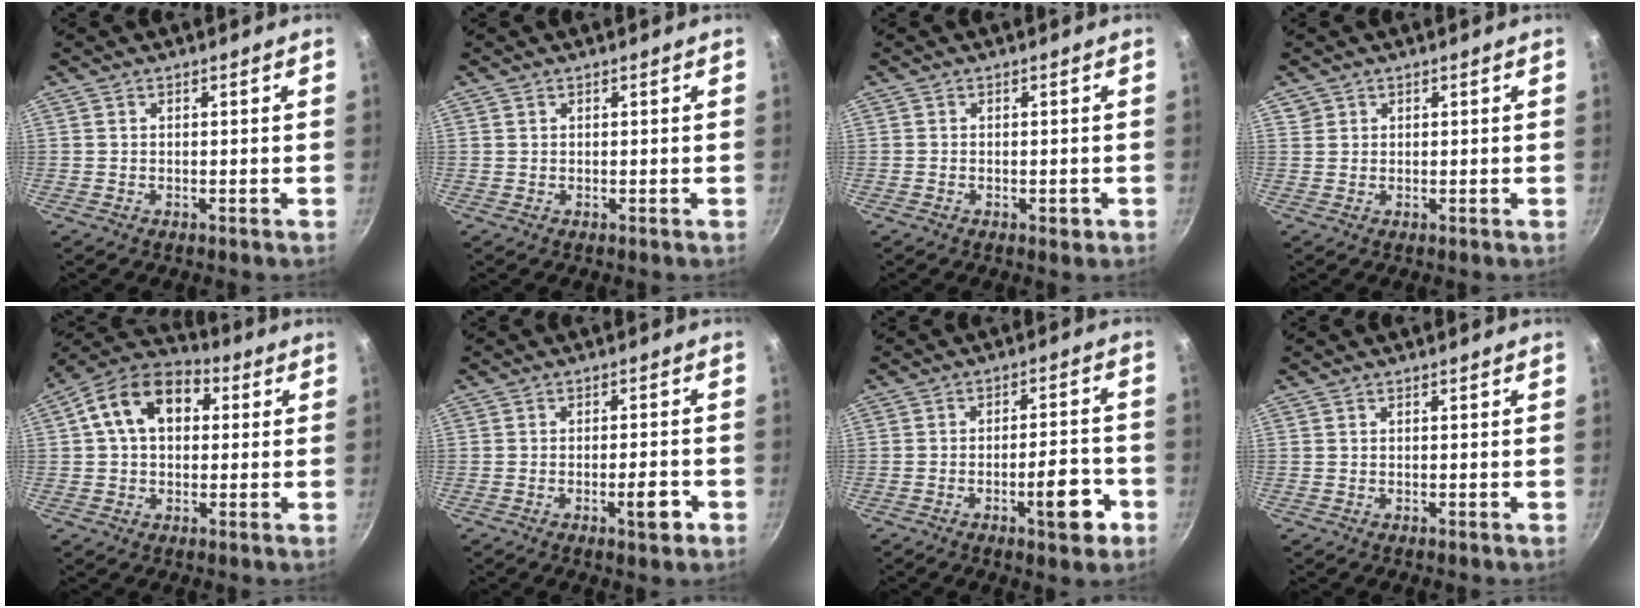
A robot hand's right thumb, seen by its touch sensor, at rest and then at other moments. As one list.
[{"total": 0.0}, {"total": 1.5, "force": [-0.6, 0.9, 1.0], "torque": [-0.014, 0.001, -0.009]}, {"total": 1.4, "force": [0.7, 1.2, 0.2], "torque": [0.009, 0.009, 0.012]}, {"total": 13.6, "force": [2.9, 9.4, 9.4], "torque": [-0.125, 0.027, 0.028]}, {"total": 4.6, "force": [-2.1, 1.4, 3.9], "torque": [-0.041, 0.017, -0.027]}, {"total": 8.7, "force": [-3.9, 2.9, 7.3], "torque": [-0.080, 0.031, -0.050]}, {"total": 0.0}]